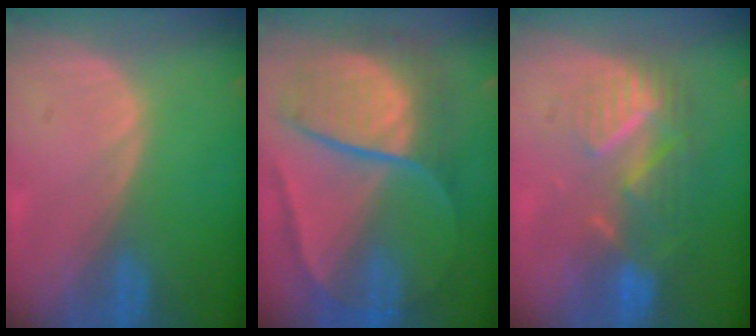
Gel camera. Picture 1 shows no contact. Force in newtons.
{"total": 10.8, "press": 10.7, "slide": 1.0}
{"total": 8.9, "press": 7.8, "slide": 4.4}